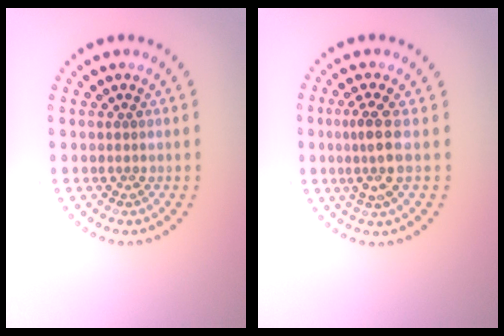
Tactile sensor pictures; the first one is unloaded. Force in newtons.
{"total": 2.8, "press": 2.4, "slide": 1.4}